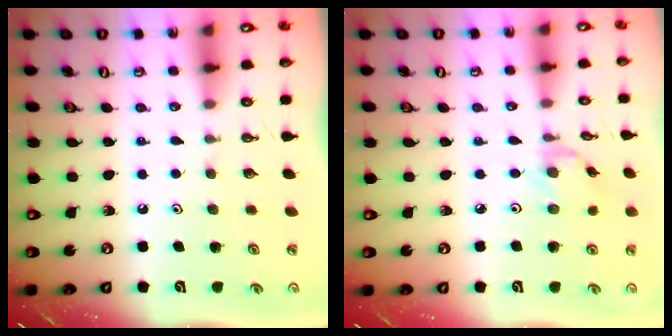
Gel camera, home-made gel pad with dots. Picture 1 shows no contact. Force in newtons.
{"total": 1.3, "press": 1.2, "slide": 0.4}